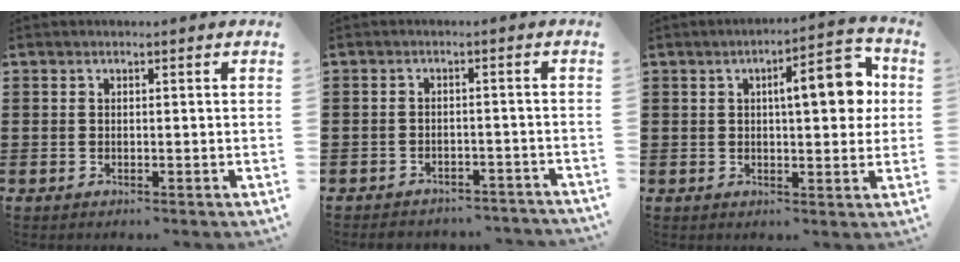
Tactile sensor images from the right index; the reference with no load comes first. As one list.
[{"total": 2.6, "force": [-2.6, 0.5, 0.0], "torque": [-0.007, 0.001, -0.055]}, {"total": 8.8, "force": [2.0, 2.7, 8.1], "torque": [-0.116, -0.005, 0.022]}]